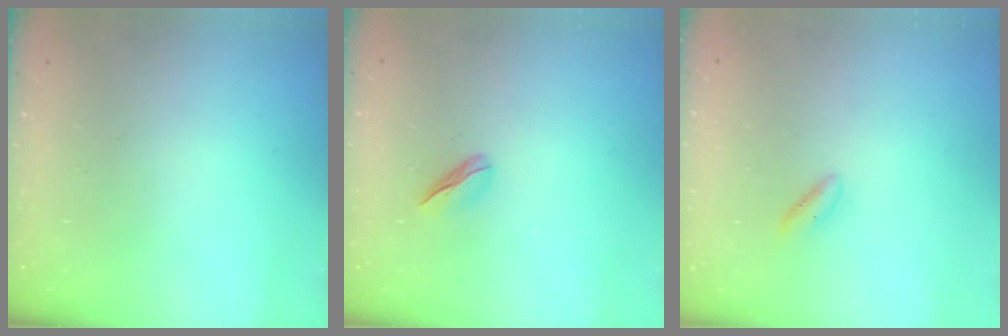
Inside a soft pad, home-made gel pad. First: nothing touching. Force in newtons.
{"total": 3.2, "press": 3.1, "slide": 0.8}
{"total": 2.1, "press": 1.7, "slide": 1.3}